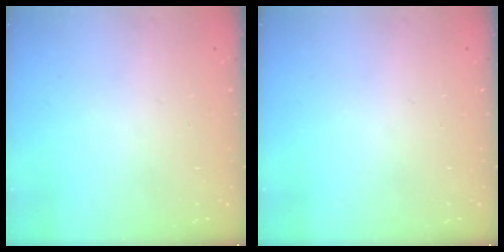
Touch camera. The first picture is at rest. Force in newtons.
{"total": 0.0}